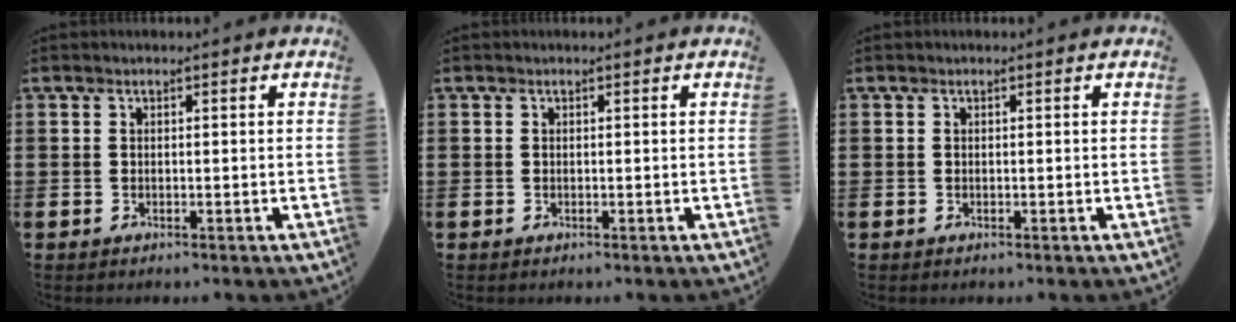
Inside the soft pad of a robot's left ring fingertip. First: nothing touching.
{"total": 0.0}
{"total": 0.0}